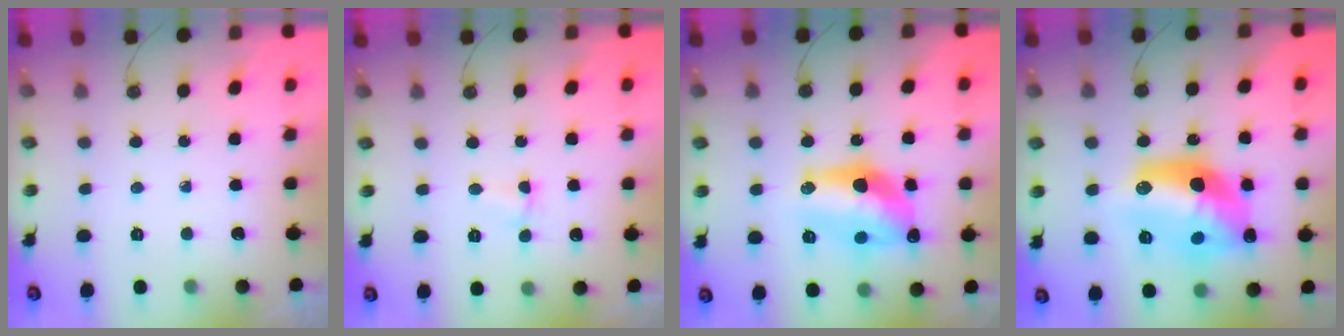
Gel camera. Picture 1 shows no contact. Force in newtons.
{"total": 2.2, "press": 2.1, "slide": 0.5}
{"total": 16.2, "press": 15.5, "slide": 4.7}
{"total": 18.7, "press": 18.6, "slide": 1.2}